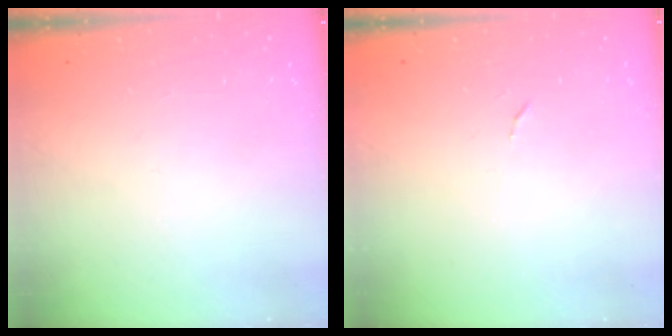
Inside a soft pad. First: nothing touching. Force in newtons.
{"total": 3.7, "press": 3.7, "slide": 0.2}